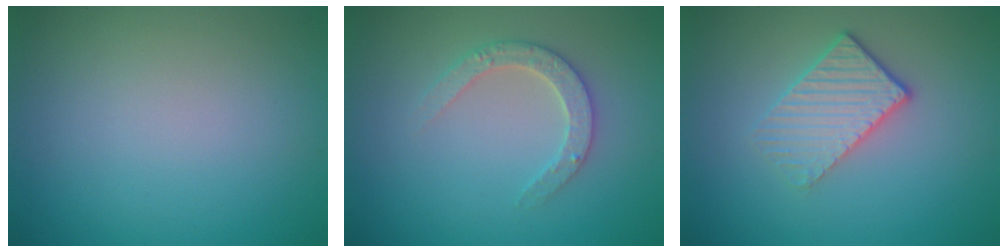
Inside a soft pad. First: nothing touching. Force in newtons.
{"total": 2.7, "press": 2.6, "slide": 0.5}
{"total": 3.1, "press": 2.7, "slide": 1.7}